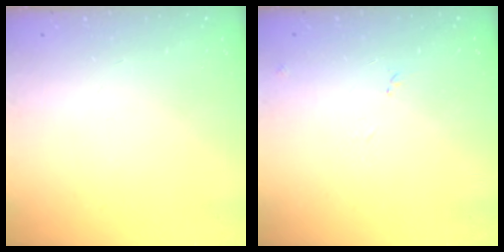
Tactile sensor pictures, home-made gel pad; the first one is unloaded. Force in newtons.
{"total": 8.1, "press": 8.1, "slide": 0.6}